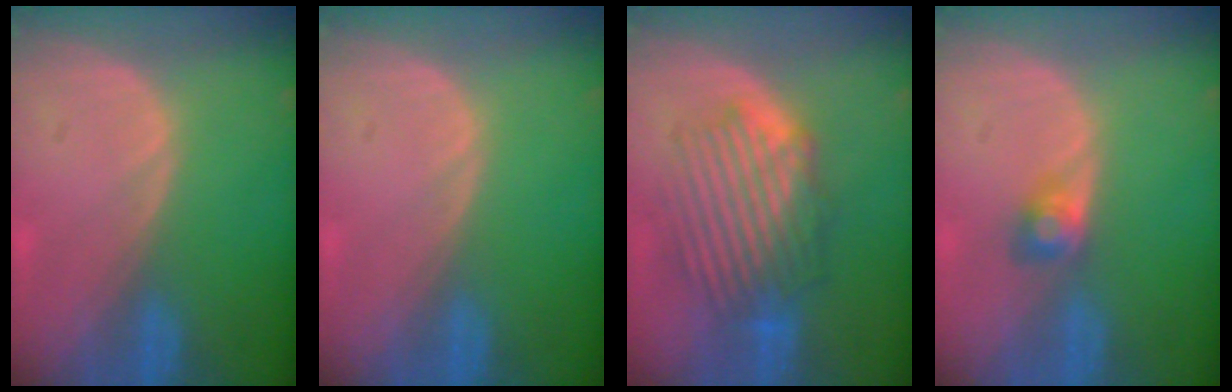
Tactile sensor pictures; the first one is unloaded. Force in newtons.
{"total": 0.0}
{"total": 8.6, "press": 8.4, "slide": 1.9}
{"total": 2.4, "press": 2.4, "slide": 0.4}